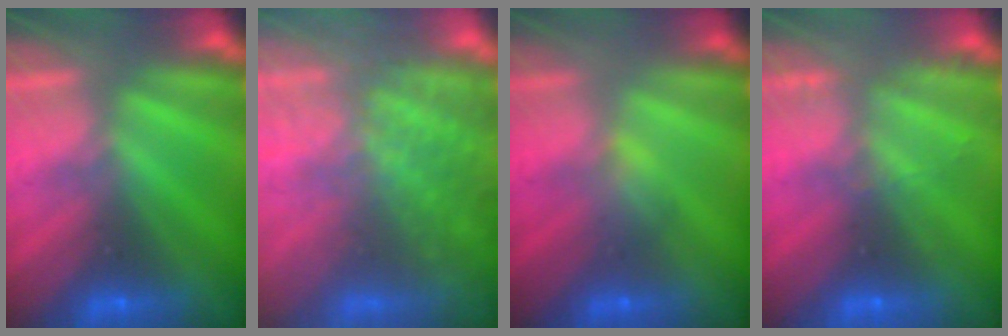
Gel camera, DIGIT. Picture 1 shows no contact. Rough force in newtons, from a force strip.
{"total": 7.5}
{"total": 2.8}
{"total": 2.0}